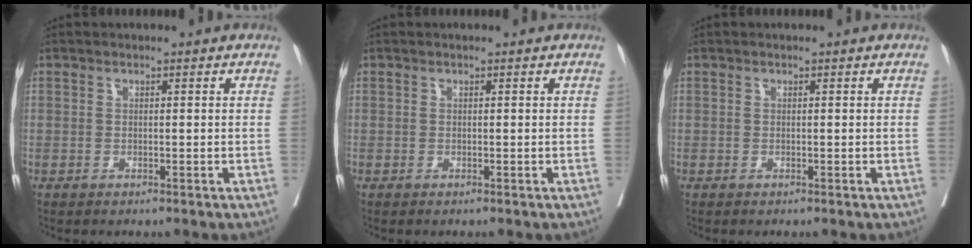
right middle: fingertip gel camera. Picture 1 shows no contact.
{"total": 0.0}
{"total": 0.0}